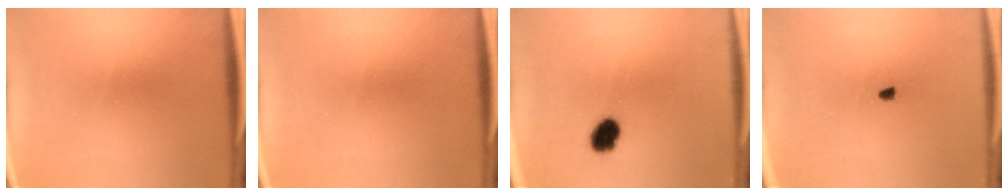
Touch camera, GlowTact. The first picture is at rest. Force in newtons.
{"total": 0.0}
{"total": 6.2}
{"total": 1.0}